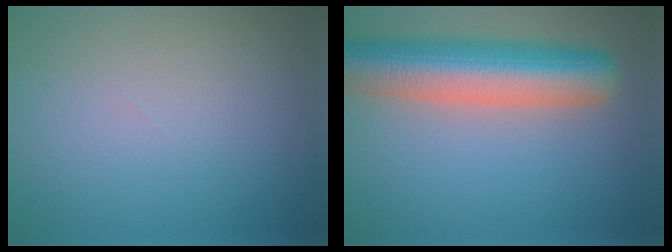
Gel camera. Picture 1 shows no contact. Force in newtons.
{"total": 9.8, "press": 9.8, "slide": 0.5}